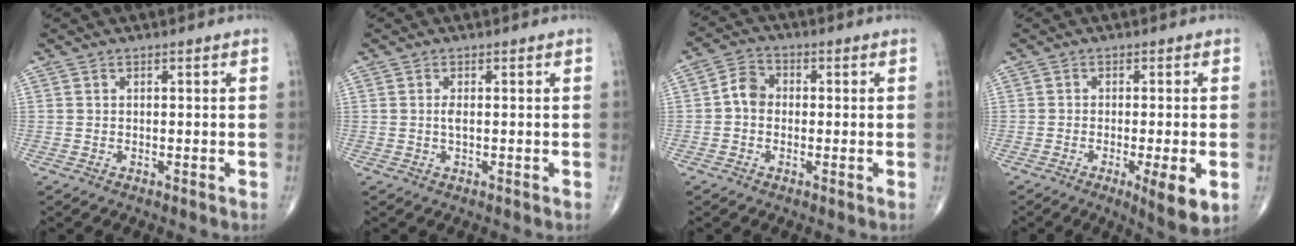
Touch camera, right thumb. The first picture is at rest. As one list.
[{"total": 1.1, "force": [0.0, 0.2, 1.1], "torque": [-0.023, -0.002, 0.000]}, {"total": 4.6, "force": [-0.4, 3.7, 2.6], "torque": [-0.034, 0.017, -0.018]}, {"total": 7.3, "force": [-2.3, 1.4, 6.8], "torque": [-0.099, -0.017, -0.034]}]